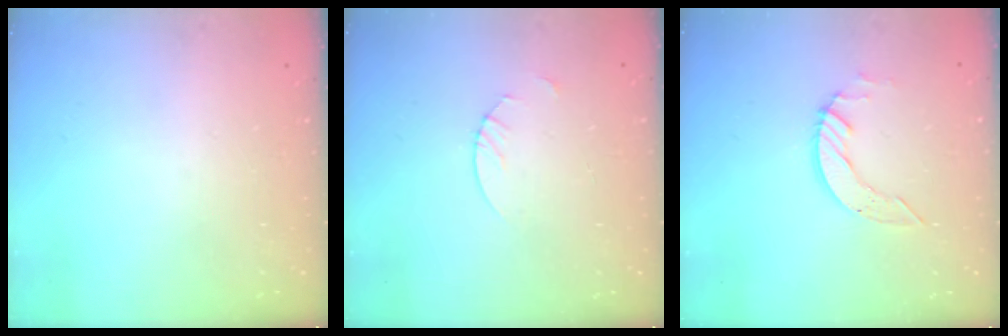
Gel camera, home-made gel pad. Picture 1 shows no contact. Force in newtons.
{"total": 1.8, "press": 1.8, "slide": 0.2}
{"total": 5.4, "press": 5.4, "slide": 0.1}